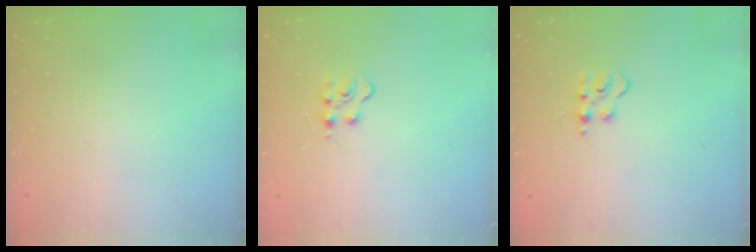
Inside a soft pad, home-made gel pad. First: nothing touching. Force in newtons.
{"total": 4.0, "press": 3.9, "slide": 0.6}
{"total": 2.8, "press": 2.8, "slide": 0.3}